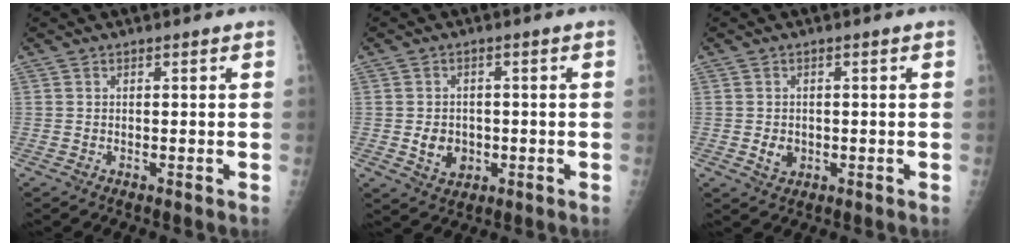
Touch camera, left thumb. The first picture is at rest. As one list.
[{"total": 5.0, "force": [-0.8, 4.1, 2.7], "torque": [-0.026, 0.003, -0.005]}, {"total": 2.7, "force": [-0.4, 2.2, 1.5], "torque": [-0.017, 0.001, -0.001]}]